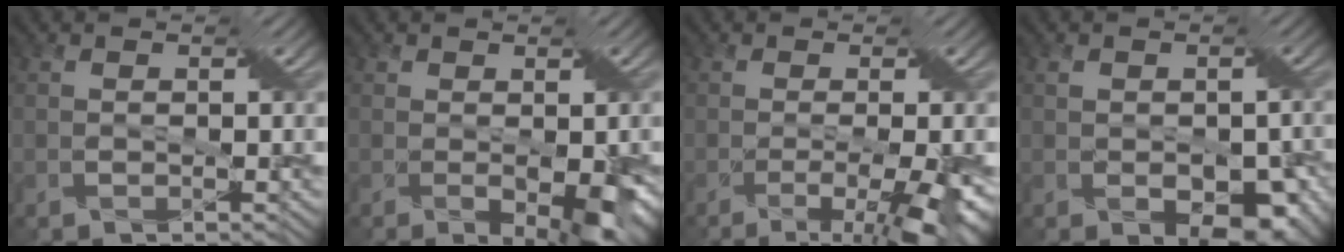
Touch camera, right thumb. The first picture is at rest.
{"total": 6.2, "force": [-1.8, 3.0, 5.1], "torque": [-0.088, -0.028, -0.017]}
{"total": 8.4, "force": [-4.1, 1.5, 7.2], "torque": [-0.103, -0.017, -0.054]}
{"total": 6.8, "force": [-1.9, 4.4, 4.9], "torque": [-0.078, -0.028, -0.015]}